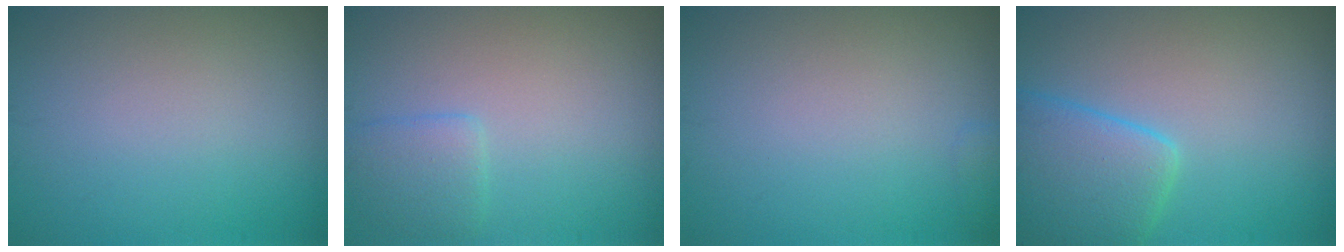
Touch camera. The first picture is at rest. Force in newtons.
{"total": 1.9, "press": 1.9, "slide": 0.1}
{"total": 0.7, "press": 0.7, "slide": 0.0}
{"total": 5.3, "press": 5.3, "slide": 0.4}